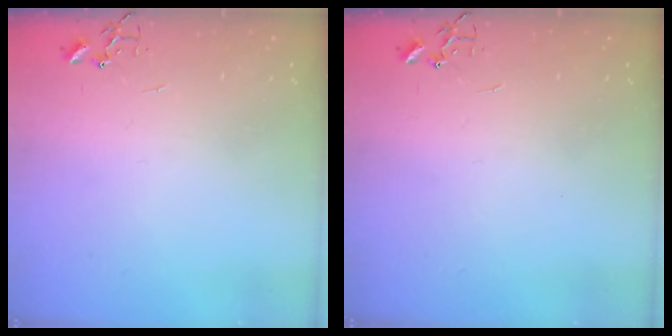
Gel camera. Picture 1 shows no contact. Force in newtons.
{"total": 0.0}